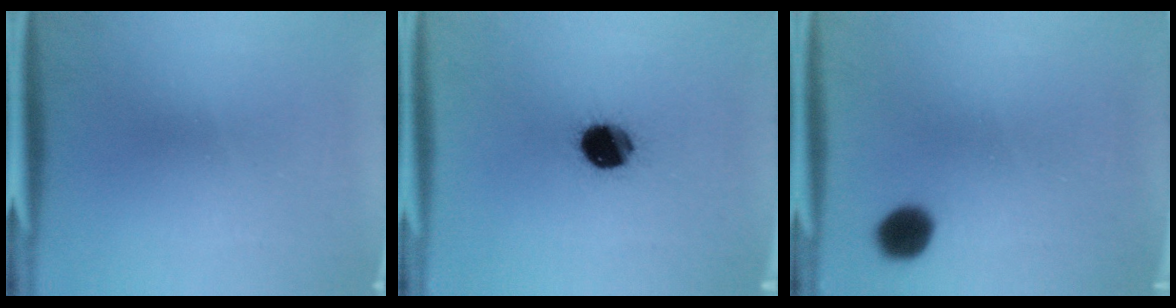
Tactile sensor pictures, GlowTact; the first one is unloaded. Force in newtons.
{"total": 13.5}
{"total": 5.3}